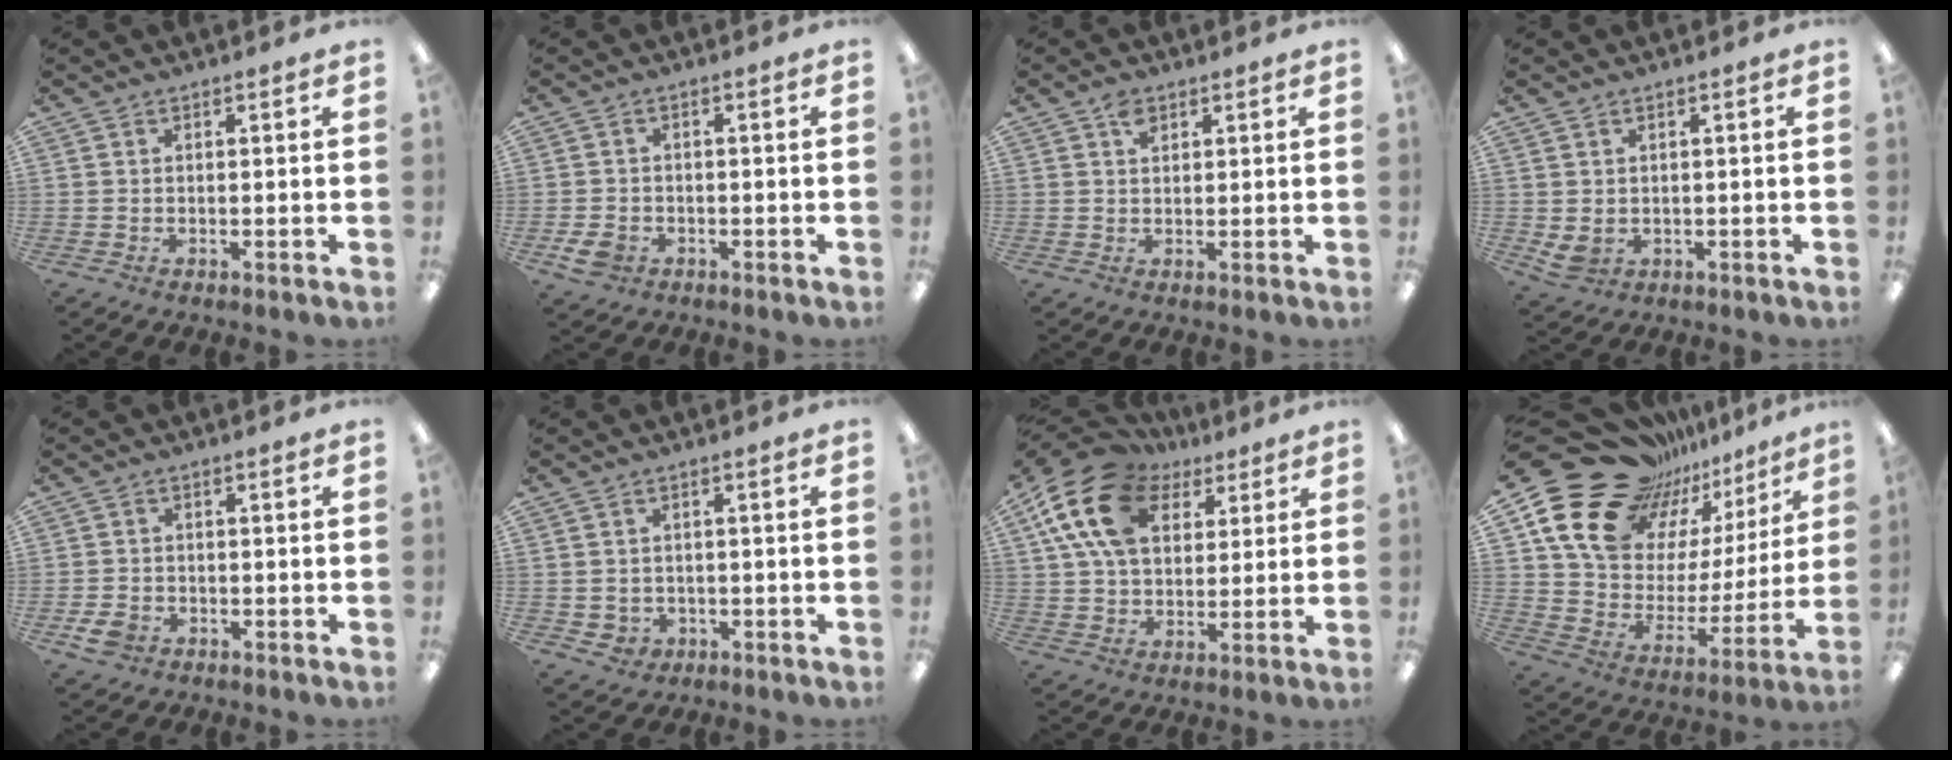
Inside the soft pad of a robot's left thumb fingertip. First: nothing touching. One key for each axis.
{"total": 4.3, "fx": -2.0, "fy": 3.1, "fz": 2.0, "tx": -0.043, "ty": 0.009, "tz": -0.037}
{"total": 2.8, "fx": 1.8, "fy": 1.8, "fz": 1.3, "tx": -0.021, "ty": -0.002, "tz": 0.032}
{"total": 3.0, "fx": 0.4, "fy": 2.5, "fz": 1.6, "tx": -0.036, "ty": -0.005, "tz": 0.005}
{"total": 3.8, "fx": -1.9, "fy": 2.8, "fz": 1.8, "tx": -0.038, "ty": 0.006, "tz": -0.036}
{"total": 2.4, "fx": -0.3, "fy": 2.3, "fz": 0.7, "tx": -0.015, "ty": 0.002, "tz": -0.005}
{"total": 19.6, "fx": 8.7, "fy": 12.9, "fz": 12.0, "tx": -0.240, "ty": -0.018, "tz": 0.157}
{"total": 23.2, "fx": 16.7, "fy": 13.8, "fz": 8.4, "tx": -0.149, "ty": -0.118, "tz": 0.319}